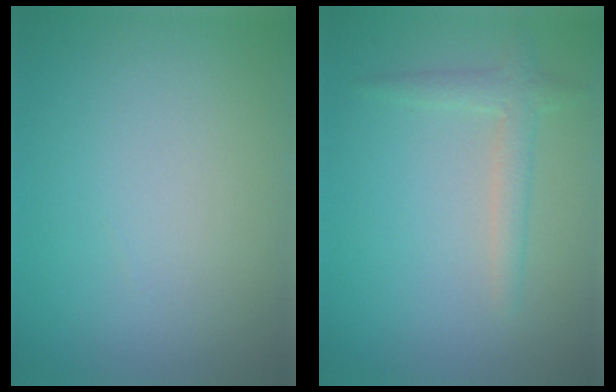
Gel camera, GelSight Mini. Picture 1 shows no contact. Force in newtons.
{"total": 2.0, "press": 2.0, "slide": 0.0}